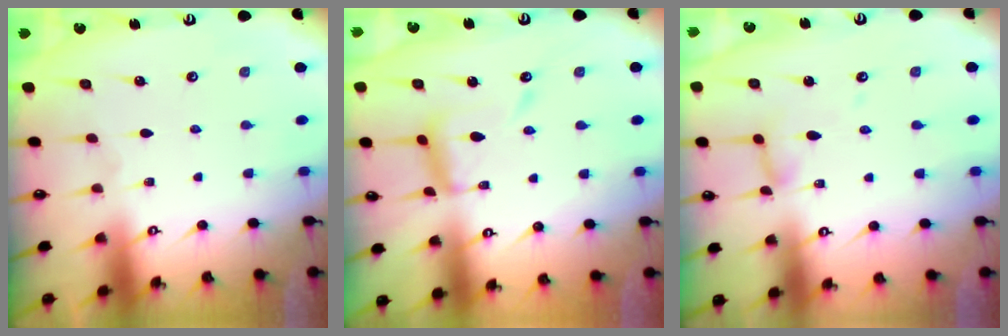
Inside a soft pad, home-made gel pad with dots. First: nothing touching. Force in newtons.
{"total": 10.9, "press": 10.9, "slide": 0.8}
{"total": 6.0, "press": 6.0, "slide": 0.4}